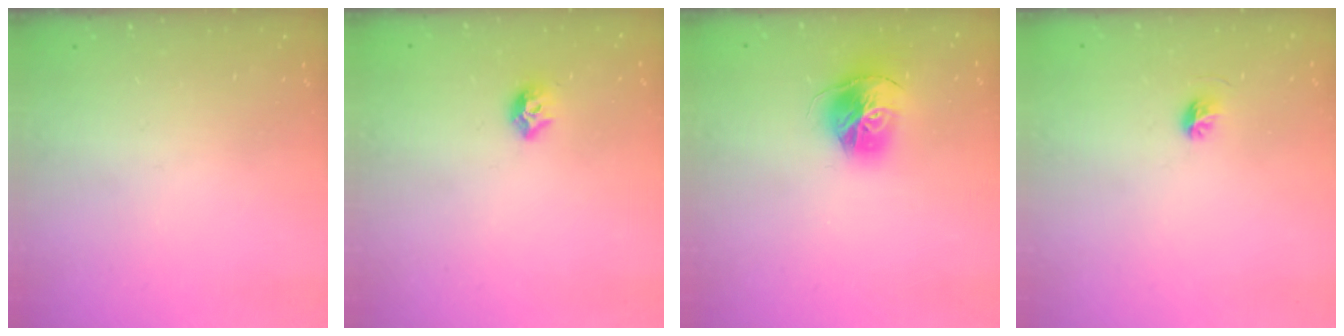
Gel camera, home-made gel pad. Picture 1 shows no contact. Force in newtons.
{"total": 7.9, "press": 7.8, "slide": 1.0}
{"total": 14.8, "press": 14.7, "slide": 1.6}
{"total": 4.5, "press": 4.3, "slide": 1.4}